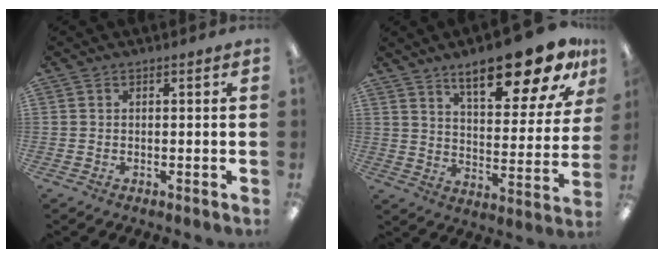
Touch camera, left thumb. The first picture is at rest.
{"total": 20.3, "force": [14.0, 6.5, 13.2], "torque": [-0.186, -0.086, 0.227]}